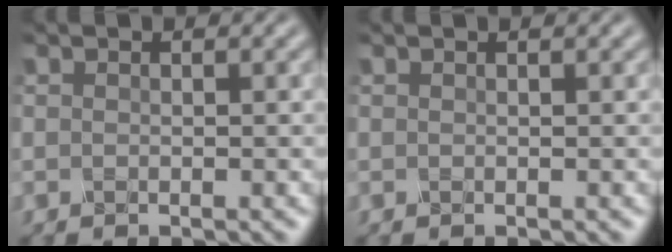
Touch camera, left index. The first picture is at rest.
{"total": 0.5, "force": [0.4, 0.1, 0.3], "torque": [-0.005, 0.000, 0.003]}